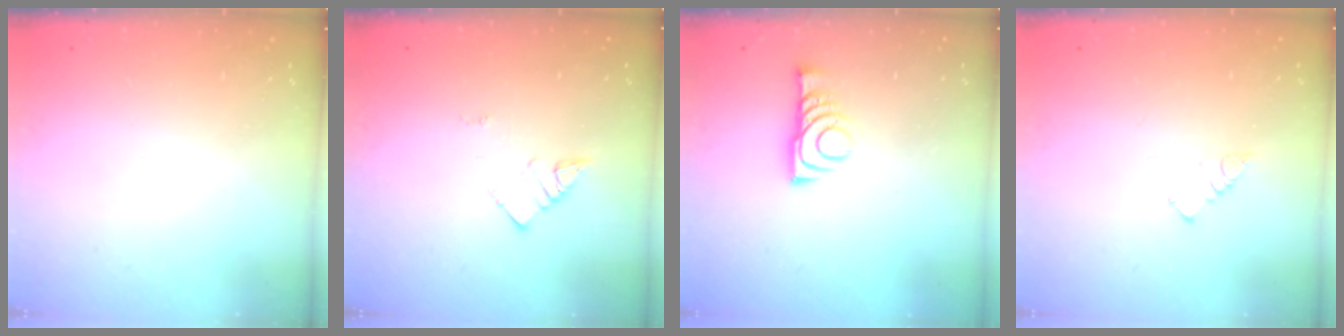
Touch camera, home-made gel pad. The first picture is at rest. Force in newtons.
{"total": 3.0, "press": 3.0, "slide": 0.4}
{"total": 8.2, "press": 8.1, "slide": 1.0}
{"total": 3.2, "press": 3.2, "slide": 0.0}